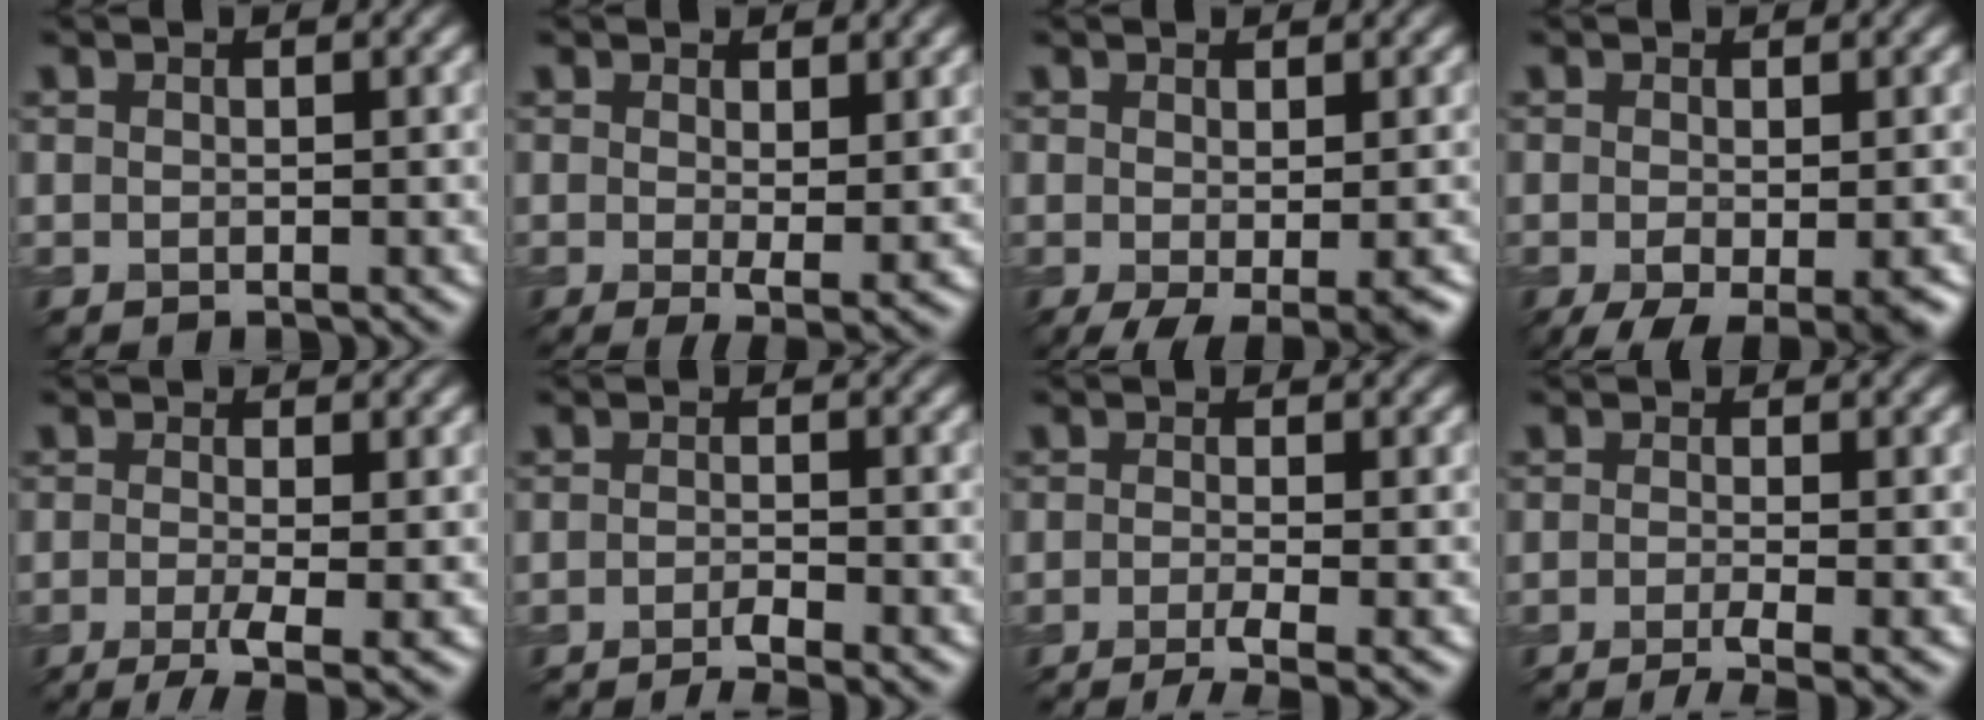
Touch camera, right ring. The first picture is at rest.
{"total": 2.4, "force": [0.4, 0.5, 2.3], "torque": [-0.036, -0.014, 0.011]}
{"total": 3.1, "force": [-1.1, 0.7, 2.8], "torque": [-0.046, -0.010, -0.015]}
{"total": 4.6, "force": [-2.1, 1.6, 3.8], "torque": [-0.059, -0.012, -0.028]}
{"total": 4.6, "force": [-1.9, 1.2, 4.0], "torque": [-0.067, -0.009, -0.035]}
{"total": 2.4, "force": [-1.6, 0.4, 1.8], "torque": [-0.026, -0.003, -0.035]}
{"total": 3.6, "force": [-1.9, 0.8, 3.0], "torque": [-0.047, -0.007, -0.039]}
{"total": 3.3, "force": [-1.7, 0.7, 2.7], "torque": [-0.042, -0.008, -0.035]}